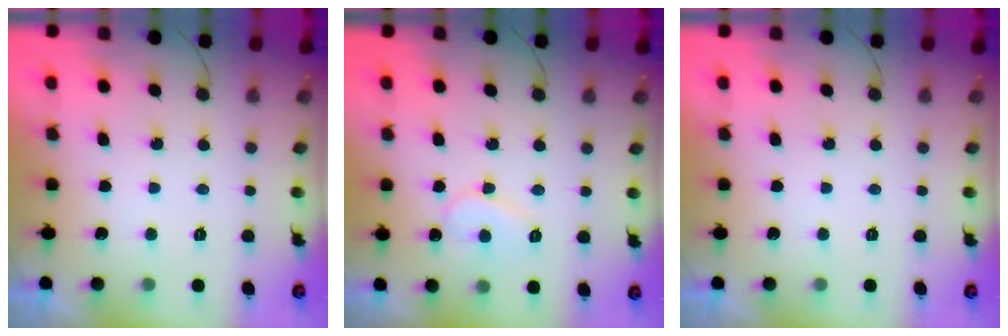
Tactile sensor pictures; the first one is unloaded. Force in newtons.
{"total": 7.5, "press": 7.4, "slide": 0.7}
{"total": 0.0}